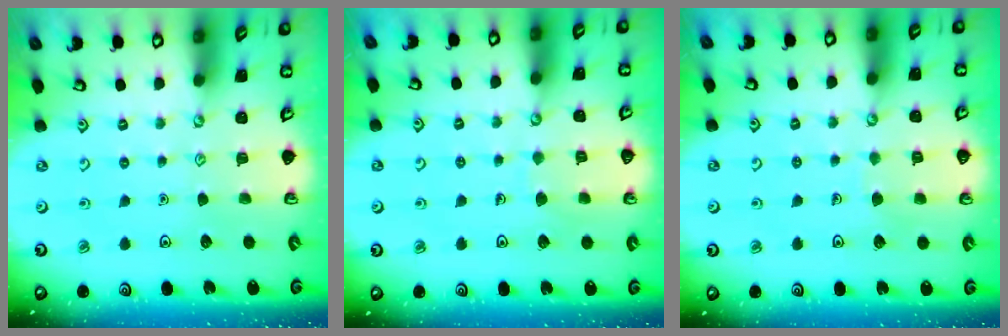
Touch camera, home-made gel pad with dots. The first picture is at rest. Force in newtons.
{"total": 4.7, "press": 4.7, "slide": 0.3}
{"total": 4.1, "press": 4.1, "slide": 0.3}